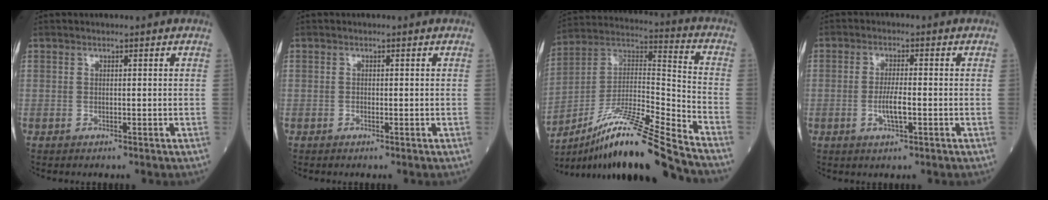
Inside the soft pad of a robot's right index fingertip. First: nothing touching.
{"total": 0.0}
{"total": 19.2, "force": [-15.2, -0.8, 11.8], "torque": [-0.233, -0.001, -0.275]}
{"total": 3.8, "force": [-1.0, 0.6, 3.6], "torque": [-0.077, -0.004, -0.018]}